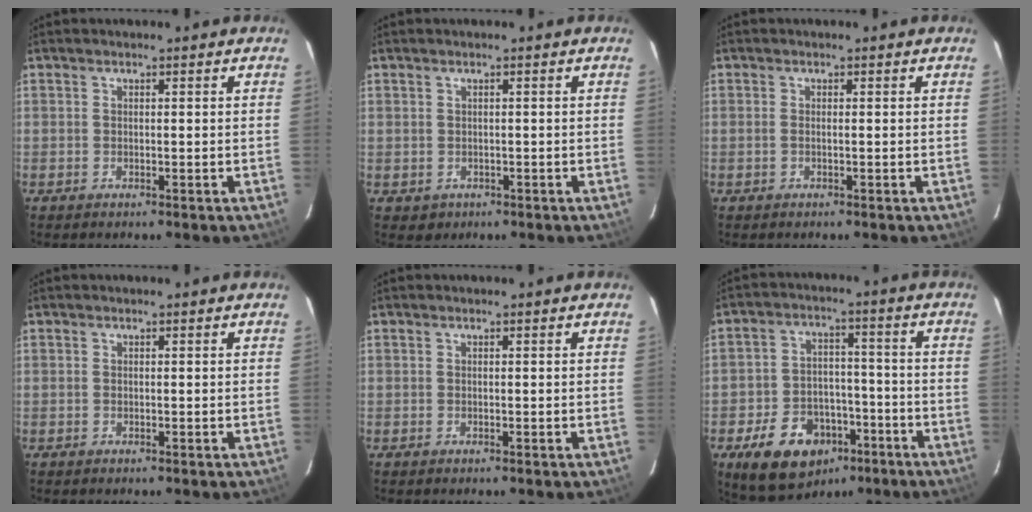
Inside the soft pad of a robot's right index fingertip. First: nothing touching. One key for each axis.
{"total": 2.0, "fx": -0.2, "fy": 2.0, "fz": 0.3, "tx": -0.002, "ty": 0.000, "tz": 0.003}
{"total": 0.6, "fx": -0.1, "fy": 0.0, "fz": 0.6, "tx": -0.010, "ty": 0.003, "tz": -0.003}
{"total": 0.0}
{"total": 0.0}
{"total": 14.7, "fx": -8.2, "fy": 10.2, "fz": 6.8, "tx": -0.154, "ty": 0.023, "tz": -0.107}